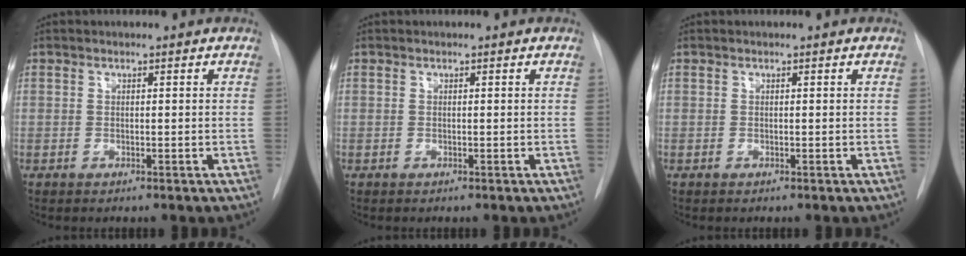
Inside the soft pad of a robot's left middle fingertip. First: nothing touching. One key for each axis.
{"total": 0.0}
{"total": 0.0}